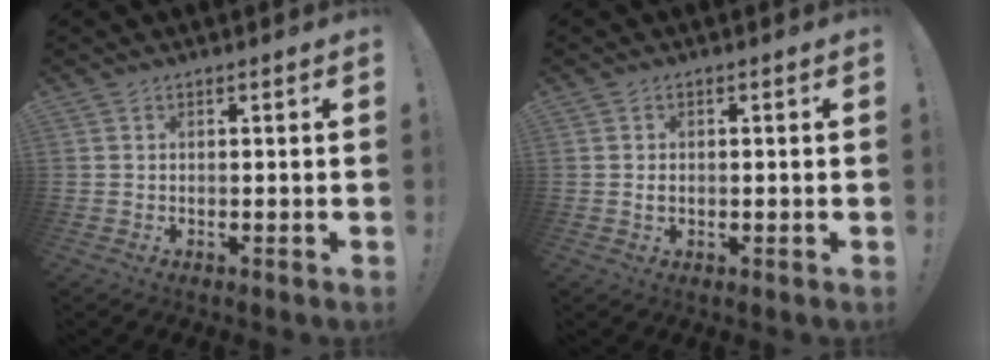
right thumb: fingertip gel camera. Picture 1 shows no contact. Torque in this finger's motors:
{"motor_torque": [0.15, 0.04, 0.00, 0.10, 0.04]}